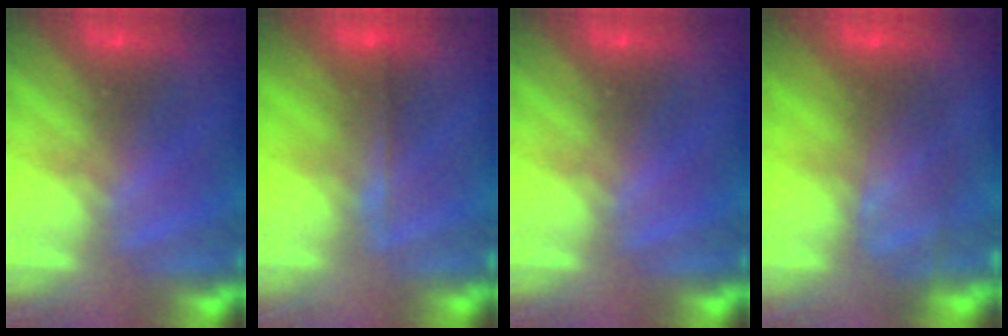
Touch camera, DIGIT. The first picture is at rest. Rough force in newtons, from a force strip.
{"total": 2.5}
{"total": 0.0}
{"total": 7.6}